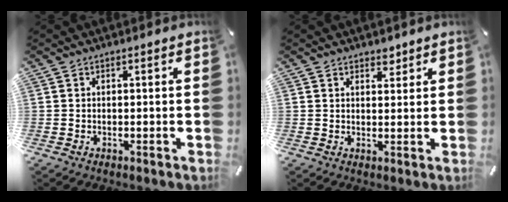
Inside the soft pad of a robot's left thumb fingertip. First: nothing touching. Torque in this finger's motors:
{"motor_torque": [0.09, -0.25, -0.01, 0.04, -0.01]}